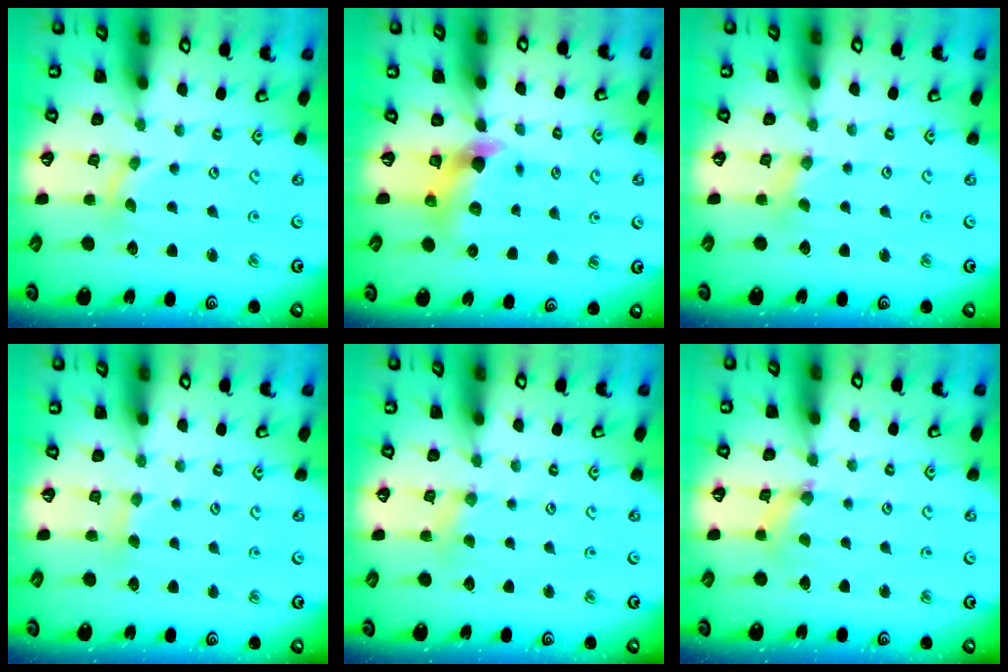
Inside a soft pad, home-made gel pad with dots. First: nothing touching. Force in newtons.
{"total": 6.0, "press": 6.0, "slide": 0.4}
{"total": 1.8, "press": 1.8, "slide": 0.3}
{"total": 2.1, "press": 2.0, "slide": 0.3}
{"total": 2.8, "press": 2.7, "slide": 0.5}
{"total": 1.5, "press": 1.5, "slide": 0.3}